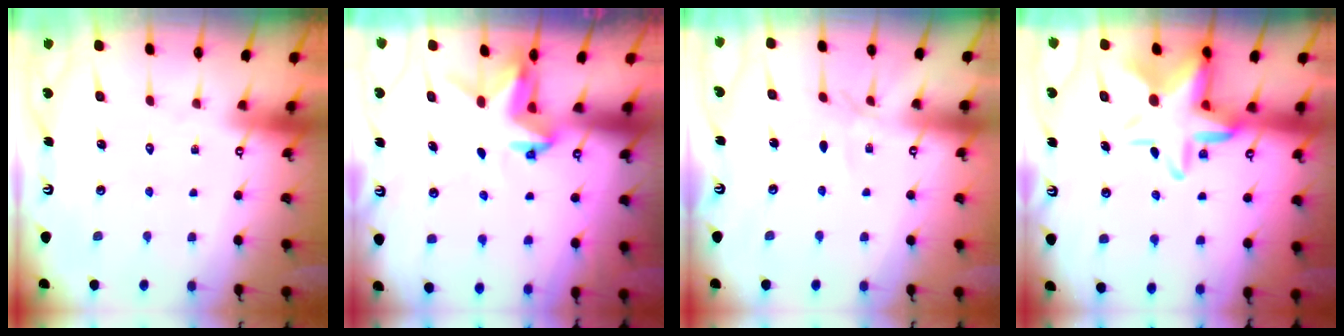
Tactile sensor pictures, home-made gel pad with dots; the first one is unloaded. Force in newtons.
{"total": 3.4, "press": 3.4, "slide": 0.2}
{"total": 4.4, "press": 4.4, "slide": 0.5}
{"total": 13.6, "press": 13.3, "slide": 2.8}